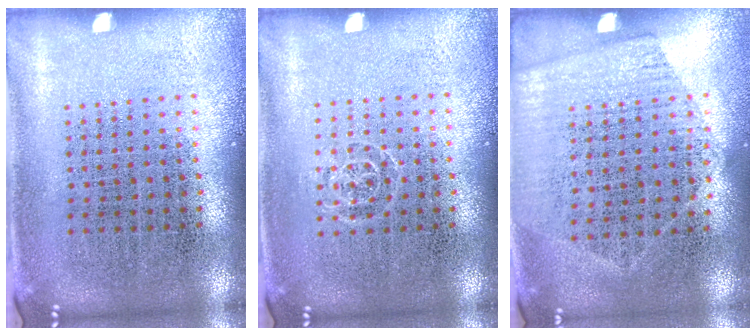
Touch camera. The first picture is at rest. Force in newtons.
{"total": 0.6, "press": 0.5, "slide": 0.3}
{"total": 1.4, "press": 1.1, "slide": 0.7}